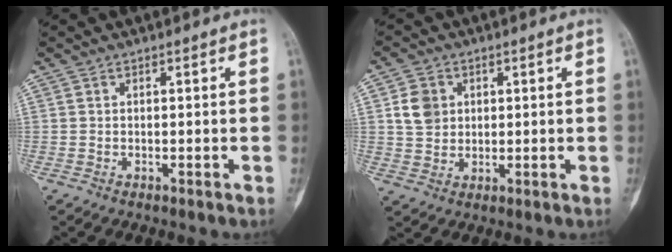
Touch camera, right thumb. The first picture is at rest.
{"total": 5.8, "force": [1.5, 4.8, 2.7], "torque": [-0.032, -0.004, 0.028]}